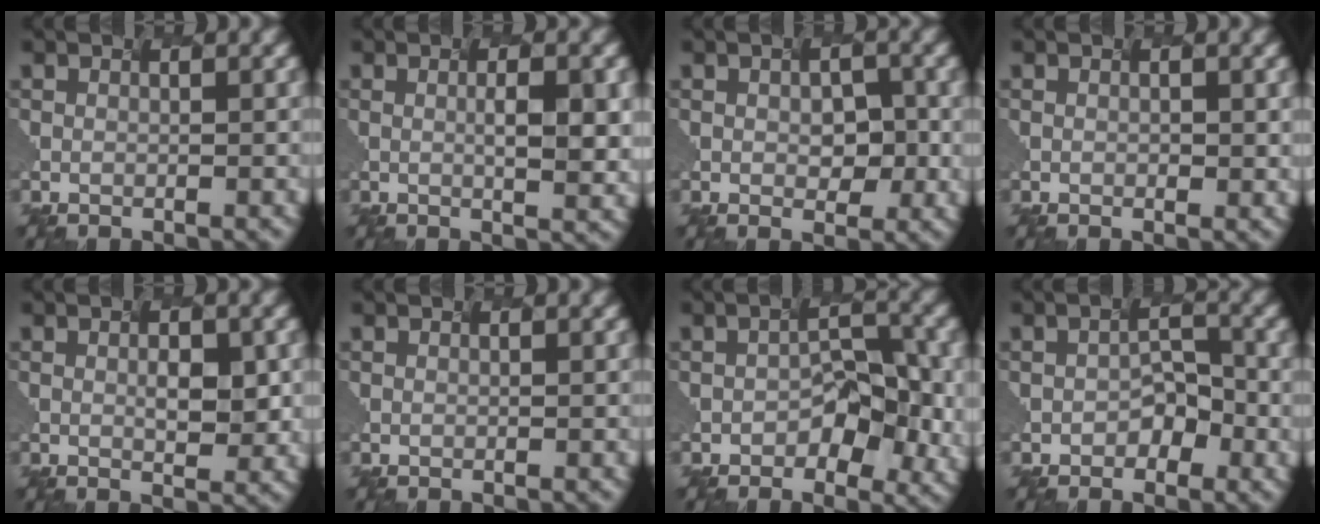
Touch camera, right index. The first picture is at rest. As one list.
[{"total": 2.8, "force": [0.0, 0.5, 2.7], "torque": [-0.041, 0.002, 0.009]}, {"total": 2.0, "force": [-0.4, 1.3, 1.4], "torque": [-0.027, -0.002, 0.004]}, {"total": 0.0}, {"total": 2.0, "force": [0.0, 0.6, 1.9], "torque": [-0.035, -0.003, 0.011]}, {"total": 0.0}, {"total": 4.3, "force": [-1.7, 2.5, 3.0], "torque": [-0.045, 0.001, -0.019]}, {"total": 2.2, "force": [-1.4, 1.3, 1.0], "torque": [-0.022, 0.002, -0.014]}]